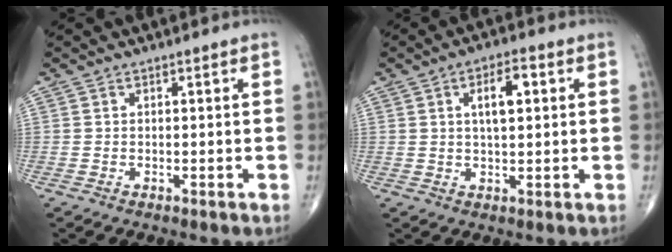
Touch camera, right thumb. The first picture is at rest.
{"total": 6.2, "force": [1.6, 2.5, 5.5], "torque": [-0.082, 0.005, 0.026]}